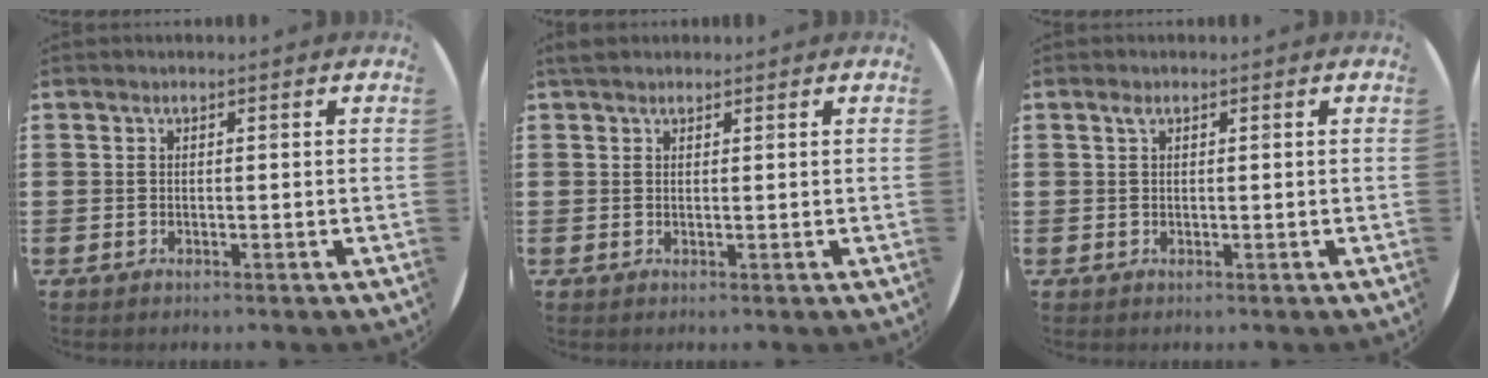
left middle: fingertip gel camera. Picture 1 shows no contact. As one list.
[{"total": 1.1, "force": [1.0, 0.4, 0.3], "torque": [-0.007, 0.003, 0.020]}, {"total": 0.8, "force": [0.4, 0.5, 0.5], "torque": [-0.003, 0.000, 0.007]}]